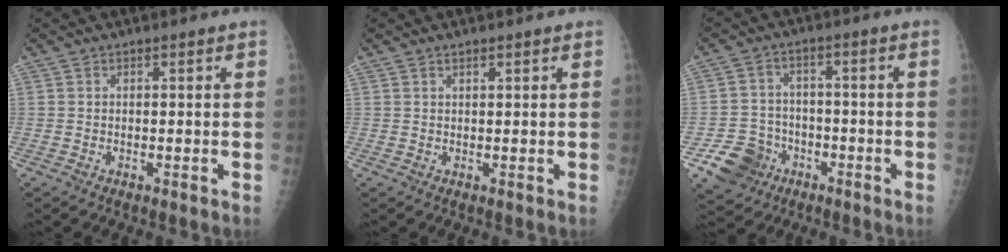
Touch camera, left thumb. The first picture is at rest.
{"total": 0.9, "force": [0.7, 0.2, 0.5], "torque": [-0.006, -0.003, 0.013]}
{"total": 8.8, "force": [-4.3, 7.4, 2.2], "torque": [-0.018, 0.029, -0.068]}